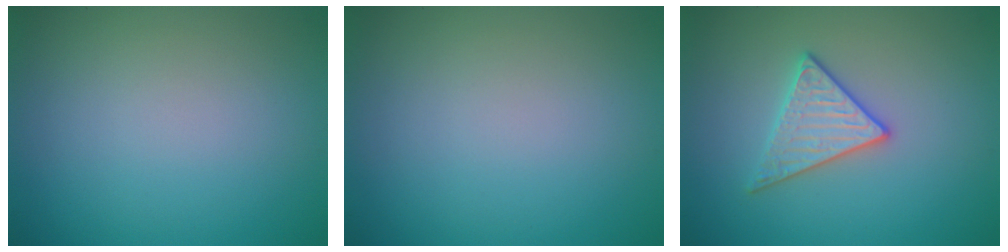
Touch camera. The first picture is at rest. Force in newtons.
{"total": 0.0}
{"total": 2.9, "press": 2.9, "slide": 0.4}